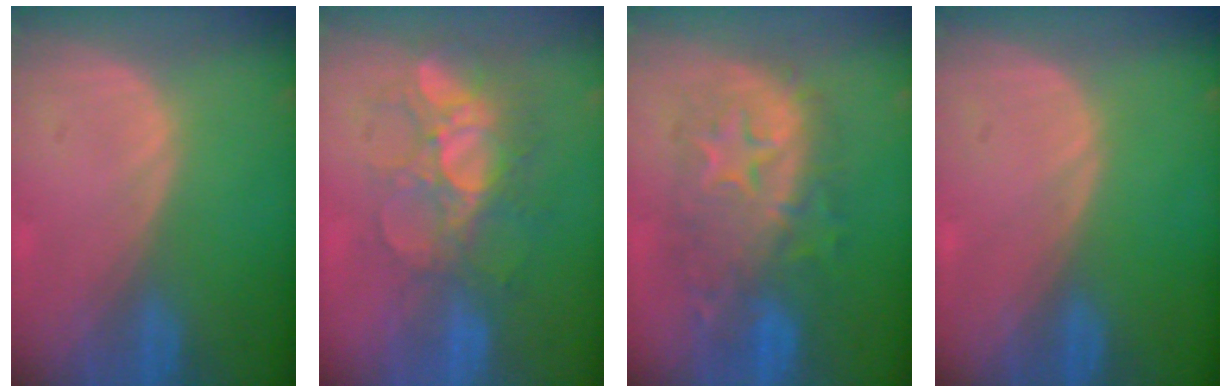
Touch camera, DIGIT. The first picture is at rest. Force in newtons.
{"total": 9.8, "press": 8.6, "slide": 4.8}
{"total": 9.9, "press": 9.9, "slide": 0.5}
{"total": 0.0}